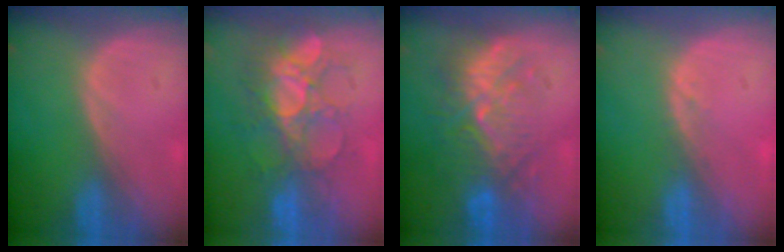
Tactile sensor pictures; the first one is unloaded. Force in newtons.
{"total": 9.5, "press": 8.5, "slide": 4.2}
{"total": 9.4, "press": 9.0, "slide": 2.7}
{"total": 1.0, "press": 0.9, "slide": 0.3}